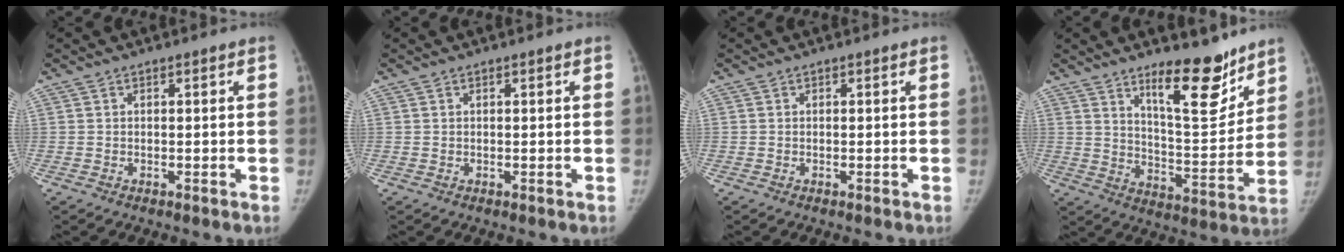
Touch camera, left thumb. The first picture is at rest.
{"total": 0.0}
{"total": 0.0}
{"total": 14.7, "force": [10.4, 4.5, 9.4], "torque": [-0.102, -0.090, 0.171]}